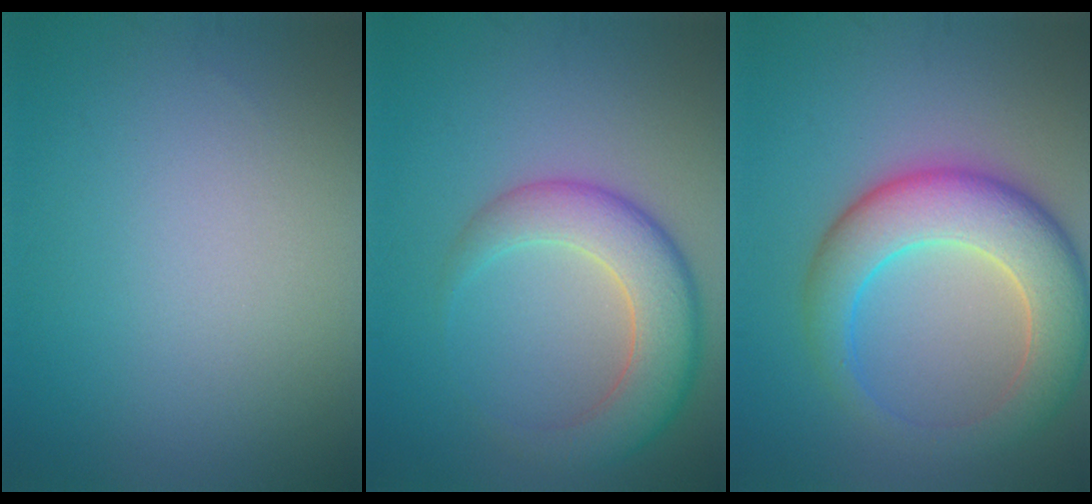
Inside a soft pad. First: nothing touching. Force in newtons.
{"total": 6.0, "press": 6.0, "slide": 0.2}
{"total": 7.8, "press": 7.8, "slide": 0.3}